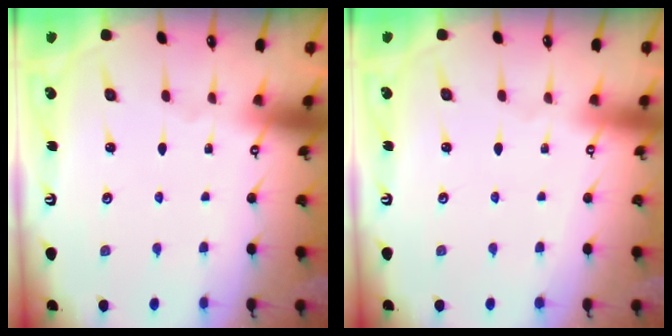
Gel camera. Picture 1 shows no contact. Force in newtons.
{"total": 3.9, "press": 3.9, "slide": 0.1}